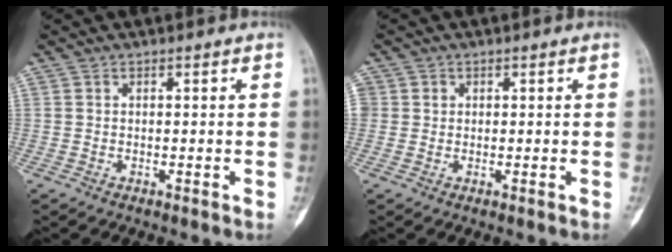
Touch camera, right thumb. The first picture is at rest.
{"total": 1.7, "force": [0.3, 1.6, 0.3], "torque": [0.006, 0.003, 0.003]}